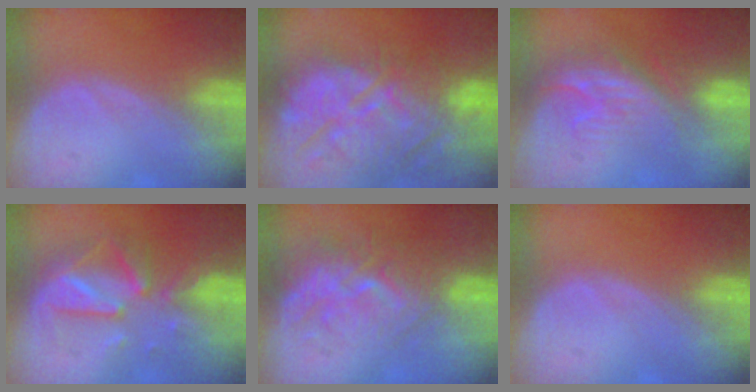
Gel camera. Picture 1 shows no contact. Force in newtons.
{"total": 14.0, "press": 12.5, "slide": 6.4}
{"total": 7.5, "press": 7.2, "slide": 1.9}
{"total": 8.1, "press": 8.0, "slide": 1.4}
{"total": 10.1, "press": 8.7, "slide": 5.1}
{"total": 0.0}